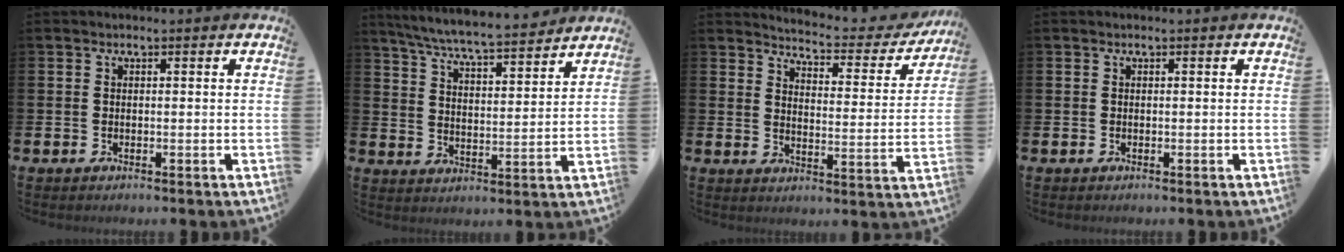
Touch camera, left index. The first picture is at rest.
{"total": 7.1, "force": [6.8, 0.2, 2.0], "torque": [-0.068, -0.049, 0.118]}
{"total": 4.6, "force": [4.5, 0.7, 0.9], "torque": [-0.038, -0.039, 0.070]}
{"total": 0.0}